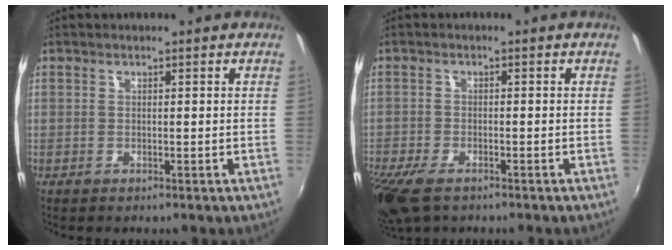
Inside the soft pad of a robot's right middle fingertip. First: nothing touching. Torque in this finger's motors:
{"motor_torque": [1.09, -1.04, 0.35, 0.13]}